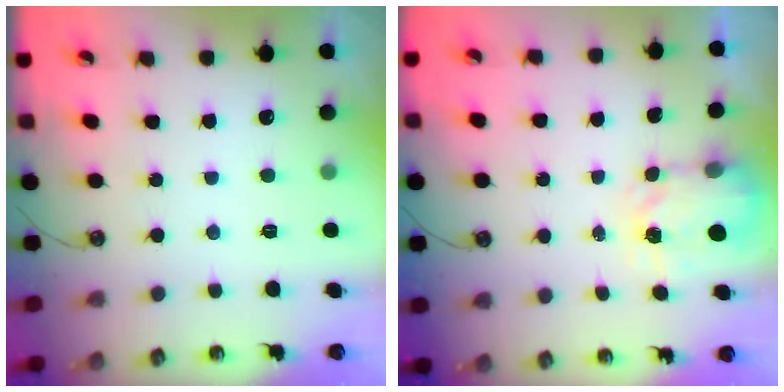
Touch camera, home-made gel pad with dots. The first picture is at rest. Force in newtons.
{"total": 4.0, "press": 3.9, "slide": 0.6}